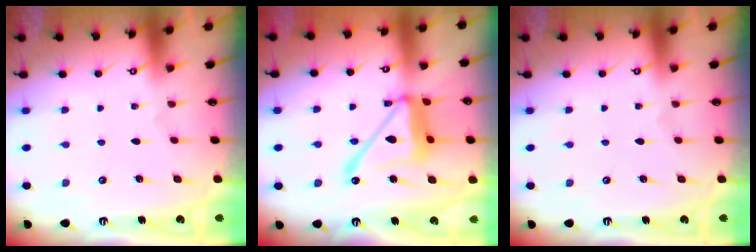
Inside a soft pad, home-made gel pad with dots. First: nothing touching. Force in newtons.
{"total": 16.1, "press": 16.0, "slide": 1.4}
{"total": 0.0}